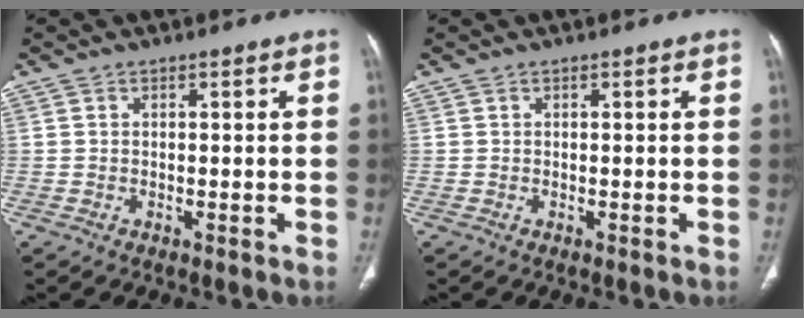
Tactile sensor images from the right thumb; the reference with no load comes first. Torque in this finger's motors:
{"motor_torque": [0.00, 0.00, -0.06, 0.03, 0.00]}